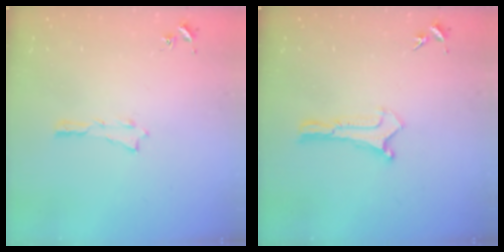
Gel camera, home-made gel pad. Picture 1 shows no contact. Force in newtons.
{"total": 0.0}